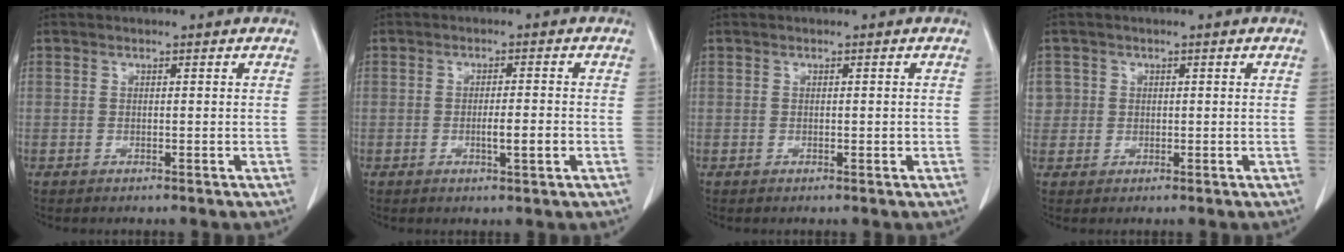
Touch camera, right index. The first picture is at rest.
{"total": 3.3, "force": [-0.9, 0.2, 3.1], "torque": [-0.056, -0.004, -0.013]}
{"total": 0.6, "force": [-0.1, 0.3, 0.5], "torque": [-0.010, -0.001, 0.000]}
{"total": 2.7, "force": [0.6, 2.6, -0.1], "torque": [0.023, 0.008, 0.013]}